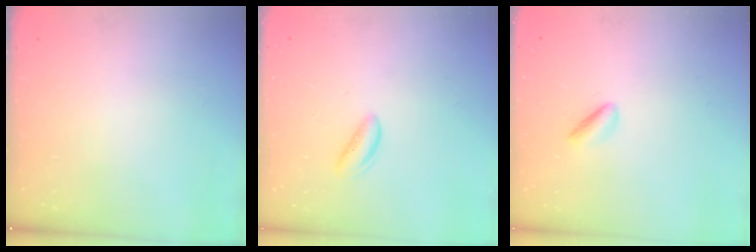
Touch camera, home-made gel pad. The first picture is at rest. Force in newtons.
{"total": 3.3, "press": 3.3, "slide": 0.3}
{"total": 2.4, "press": 2.2, "slide": 1.0}